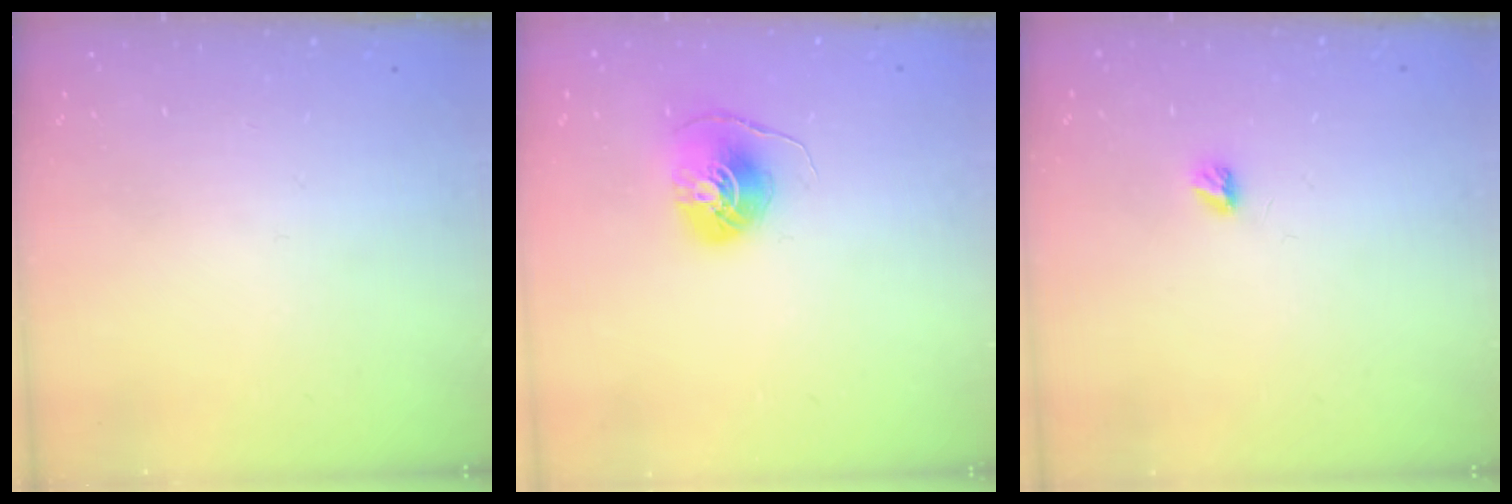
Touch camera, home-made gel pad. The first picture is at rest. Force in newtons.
{"total": 7.8, "press": 7.8, "slide": 0.3}
{"total": 3.3, "press": 3.3, "slide": 0.4}